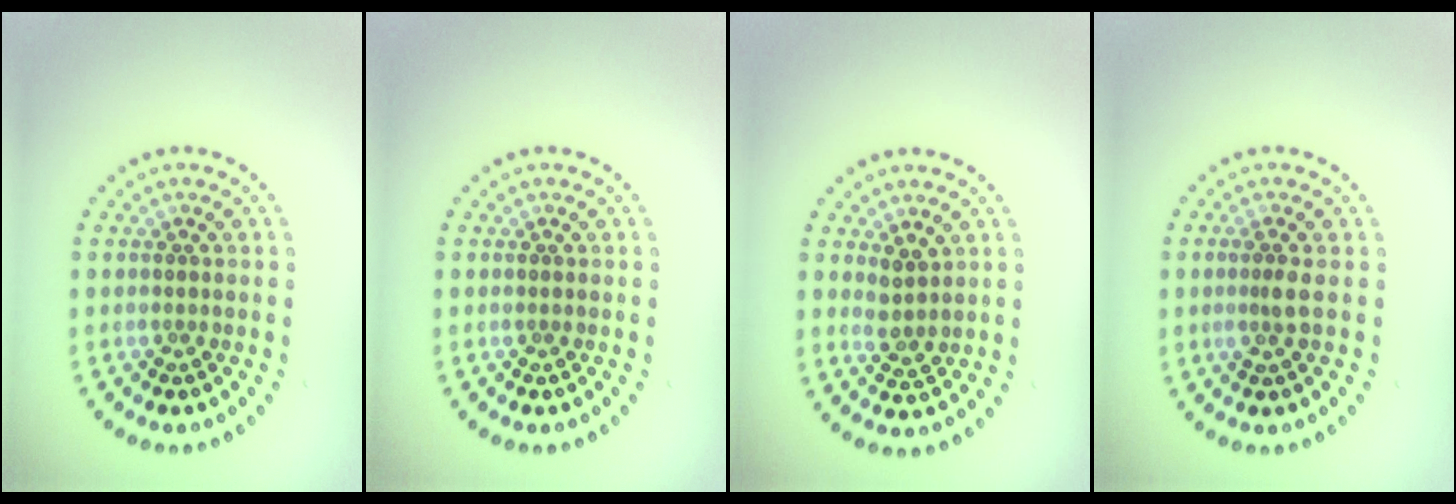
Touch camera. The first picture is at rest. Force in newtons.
{"total": 0.0}
{"total": 1.8, "press": 1.5, "slide": 0.9}
{"total": 1.5, "press": 1.2, "slide": 1.0}